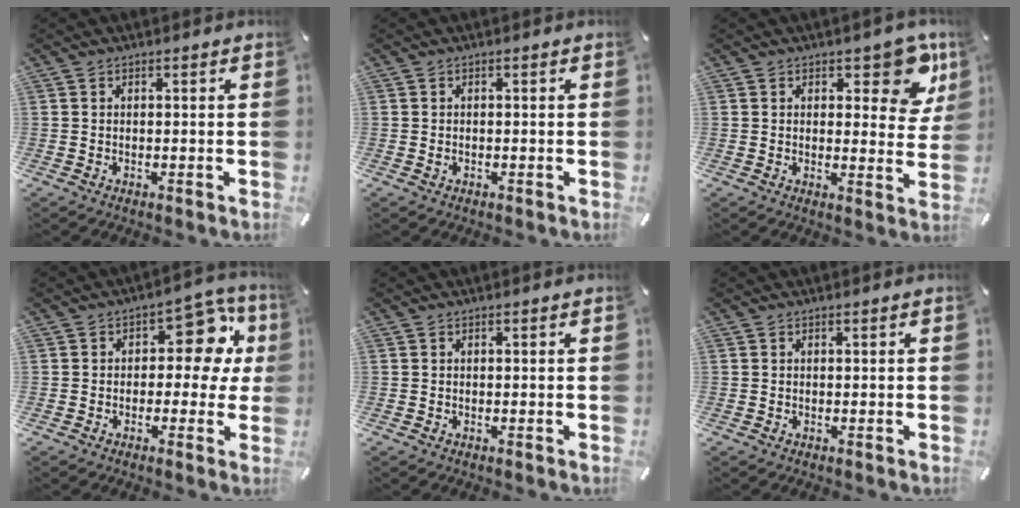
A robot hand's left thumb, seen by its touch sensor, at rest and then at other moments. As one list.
[{"total": 1.0, "force": [-0.3, 0.6, 0.8], "torque": [-0.016, 0.000, -0.006]}, {"total": 10.0, "force": [5.9, 4.8, 6.5], "torque": [-0.059, -0.036, 0.094]}, {"total": 12.6, "force": [3.5, 7.7, 9.4], "torque": [-0.110, -0.023, 0.059]}, {"total": 0.0}, {"total": 0.0}]